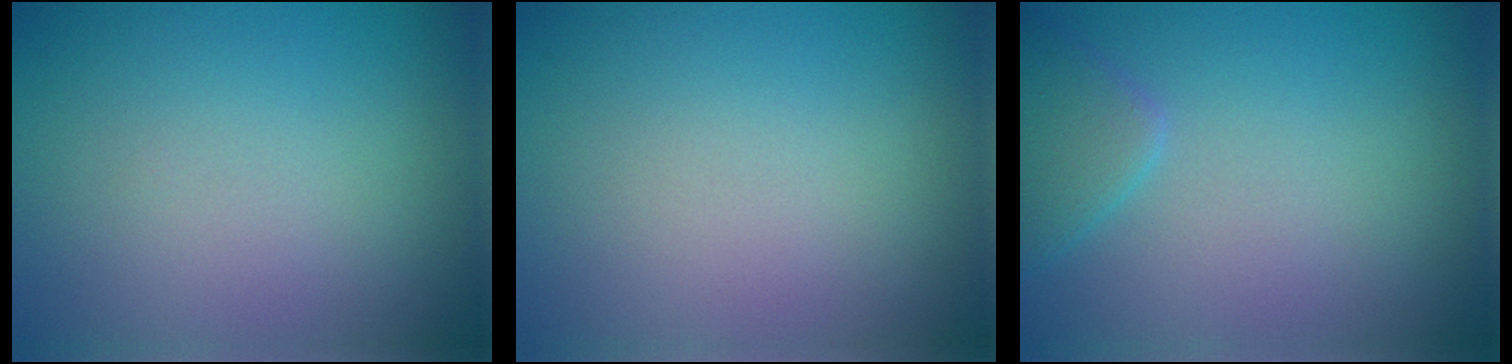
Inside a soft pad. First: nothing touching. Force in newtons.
{"total": 0.0}
{"total": 2.3, "press": 2.3, "slide": 0.1}